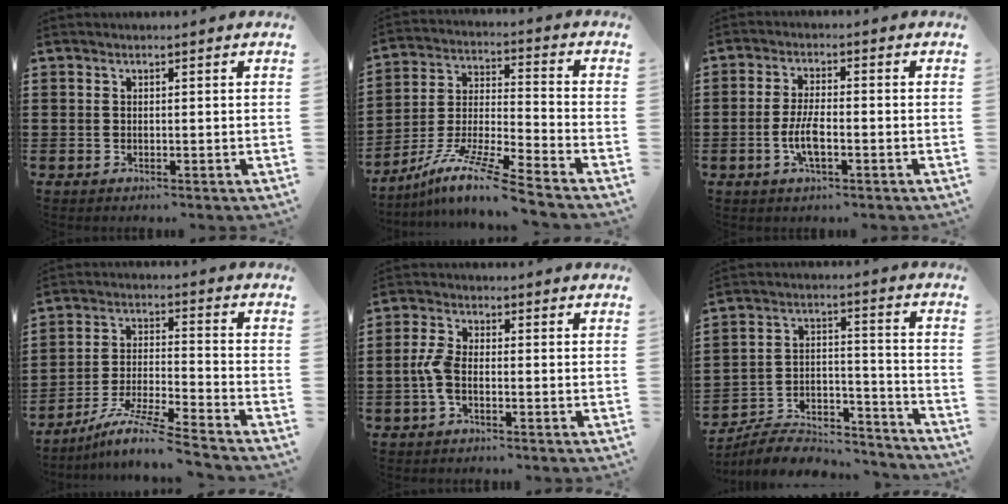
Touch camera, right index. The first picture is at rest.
{"total": 10.5, "force": [-8.5, 0.4, 6.2], "torque": [-0.123, 0.004, -0.171]}
{"total": 4.8, "force": [-1.5, 1.4, 4.4], "torque": [-0.103, -0.005, -0.035]}
{"total": 8.7, "force": [-7.5, -0.1, 4.5], "torque": [-0.092, -0.002, -0.149]}
{"total": 4.3, "force": [-1.1, 1.9, 3.7], "torque": [-0.094, -0.004, -0.027]}
{"total": 6.7, "force": [-6.2, 2.2, 1.6], "torque": [-0.034, 0.011, -0.122]}